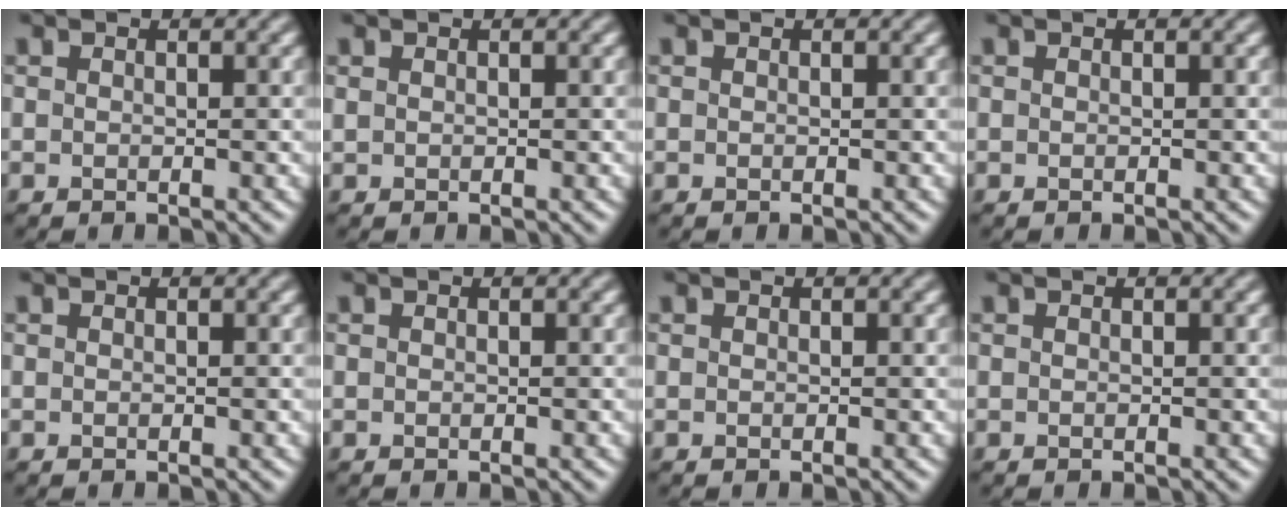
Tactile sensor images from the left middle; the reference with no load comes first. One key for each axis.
{"total": 0.0}
{"total": 0.0}
{"total": 0.0}
{"total": 0.0}
{"total": 0.0}
{"total": 0.0}
{"total": 0.0}